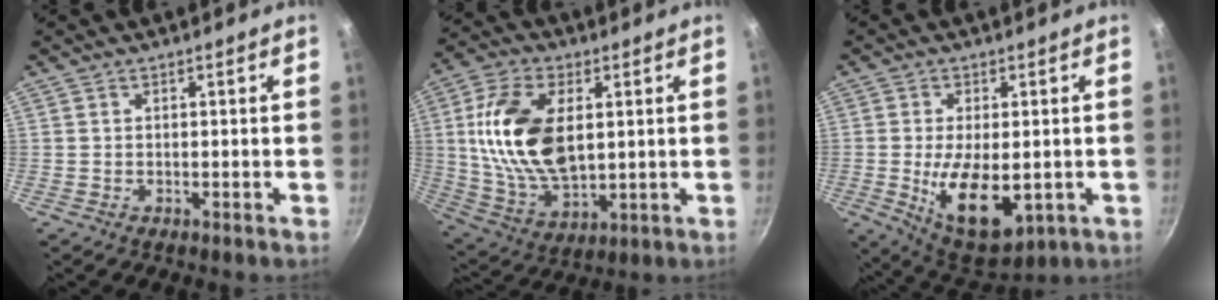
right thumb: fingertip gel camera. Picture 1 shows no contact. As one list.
[{"total": 18.5, "force": [3.0, 10.2, 15.1], "torque": [-0.287, -0.011, 0.062]}, {"total": 13.0, "force": [-2.3, 6.5, 11.0], "torque": [-0.173, -0.018, -0.017]}]